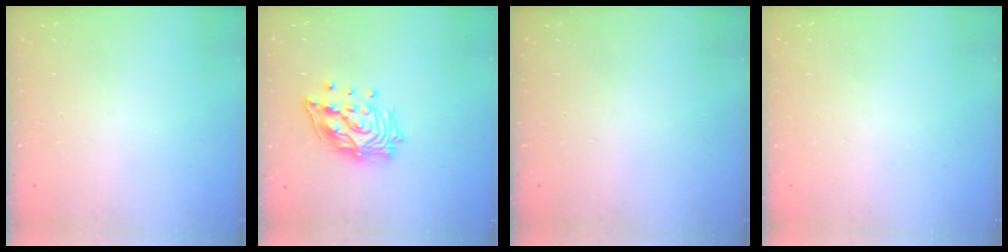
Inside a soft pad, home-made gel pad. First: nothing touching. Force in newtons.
{"total": 16.3, "press": 16.2, "slide": 2.1}
{"total": 0.0}
{"total": 0.0}